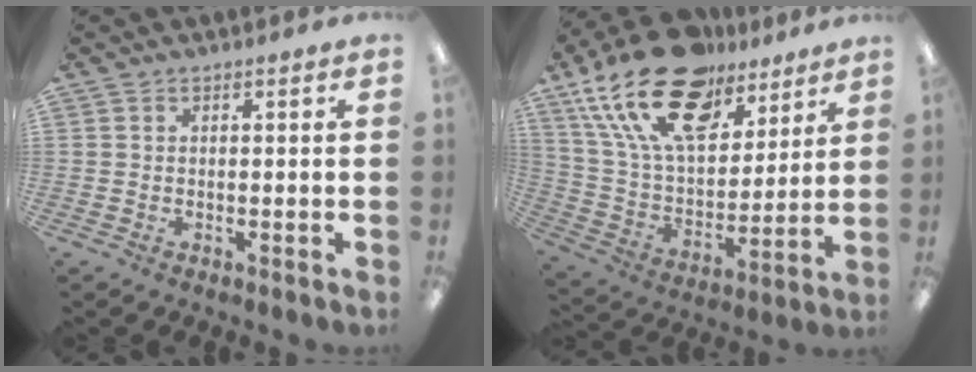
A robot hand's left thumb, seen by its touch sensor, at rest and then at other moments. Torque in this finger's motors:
{"motor_torque": [0.39, 0.75, 1.56, -1.21, 0.65]}